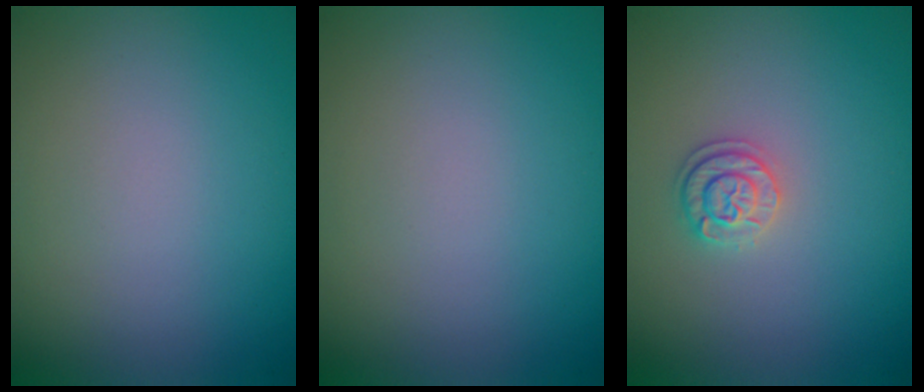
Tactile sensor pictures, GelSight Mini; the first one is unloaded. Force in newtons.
{"total": 0.0}
{"total": 1.7, "press": 1.7, "slide": 0.5}